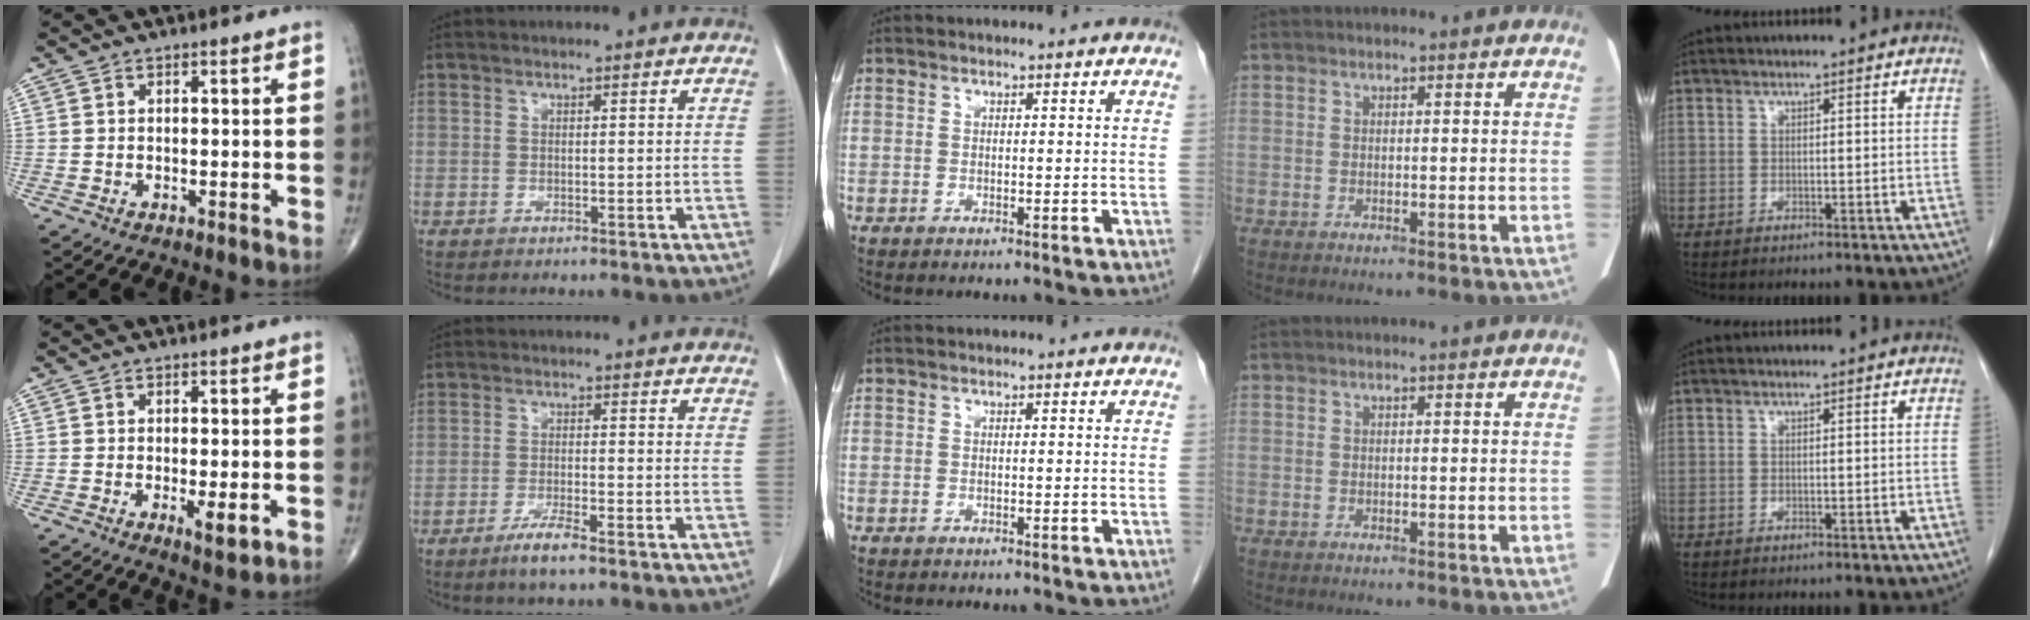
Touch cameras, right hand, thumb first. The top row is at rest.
{"thumb": {"total": 3.7, "force": [-1.0, 1.0, 3.4], "torque": [-0.050, -0.010, -0.015]}, "index": {"total": 4.0, "force": [-2.8, 0.0, 2.8], "torque": [-0.058, -0.008, -0.055]}}